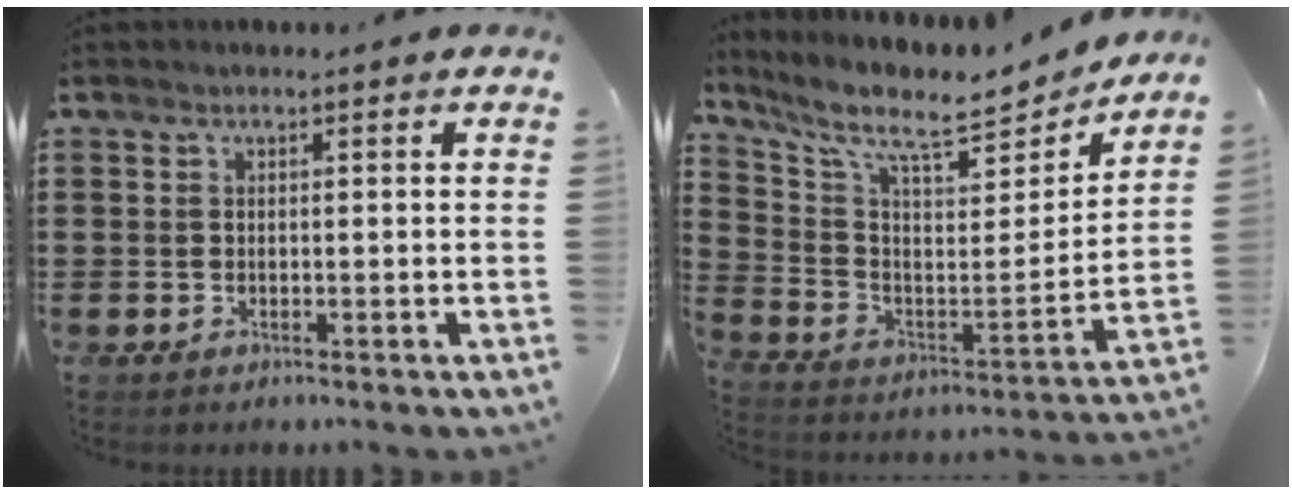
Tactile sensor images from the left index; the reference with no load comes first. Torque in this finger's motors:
{"motor_torque": [2.14, 0.00, 0.79, 0.21]}